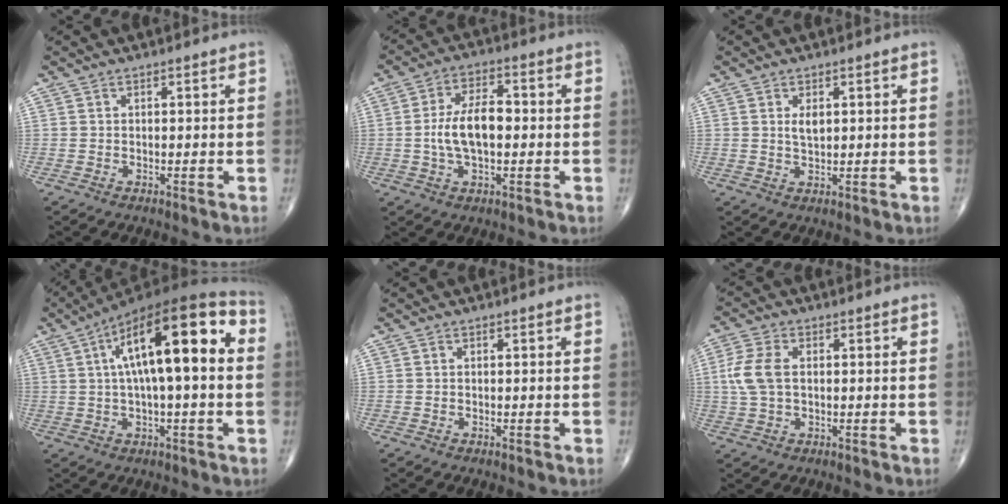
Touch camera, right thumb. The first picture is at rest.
{"total": 9.7, "force": [-0.4, 4.9, 8.4], "torque": [-0.155, 0.015, -0.011]}
{"total": 2.6, "force": [0.8, 1.3, 2.1], "torque": [-0.032, -0.007, 0.016]}
{"total": 20.7, "force": [3.3, 6.4, 19.4], "torque": [-0.310, 0.042, 0.042]}
{"total": 0.0}
{"total": 6.7, "force": [0.7, 4.0, 5.3], "torque": [-0.130, 0.010, 0.012]}